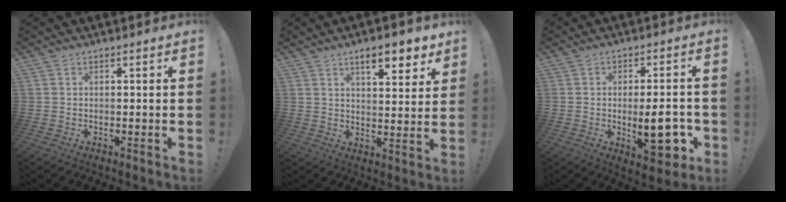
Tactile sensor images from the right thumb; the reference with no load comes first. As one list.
[{"total": 9.0, "force": [5.8, 2.5, 6.4], "torque": [-0.091, -0.029, 0.096]}, {"total": 13.8, "force": [-3.0, 5.2, 12.4], "torque": [-0.147, -0.002, -0.041]}]